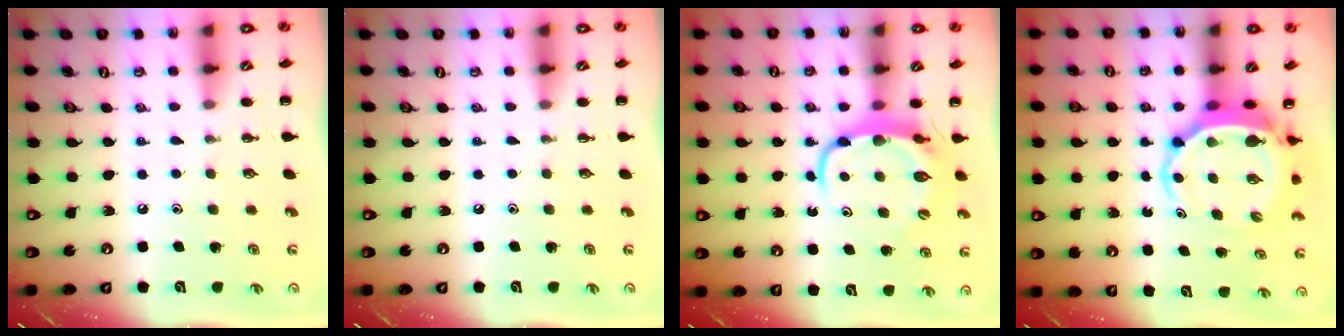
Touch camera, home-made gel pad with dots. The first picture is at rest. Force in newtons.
{"total": 0.0}
{"total": 7.7, "press": 7.6, "slide": 1.2}
{"total": 5.7, "press": 5.5, "slide": 1.3}